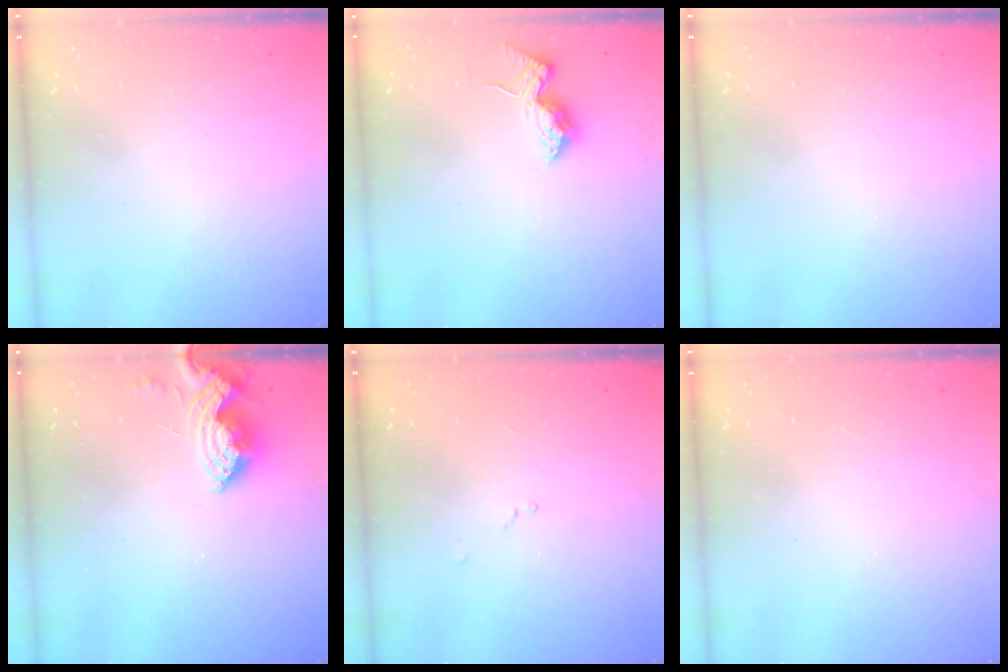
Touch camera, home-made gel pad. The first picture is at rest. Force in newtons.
{"total": 13.6, "press": 13.5, "slide": 1.0}
{"total": 0.0}
{"total": 11.6, "press": 11.6, "slide": 1.0}
{"total": 7.6, "press": 7.6, "slide": 0.9}
{"total": 1.2, "press": 1.1, "slide": 0.2}